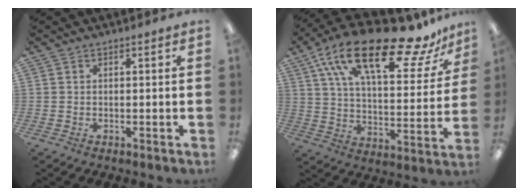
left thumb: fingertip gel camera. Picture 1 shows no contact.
{"total": 25.8, "force": [17.0, 8.8, 17.3], "torque": [-0.288, -0.097, 0.279]}